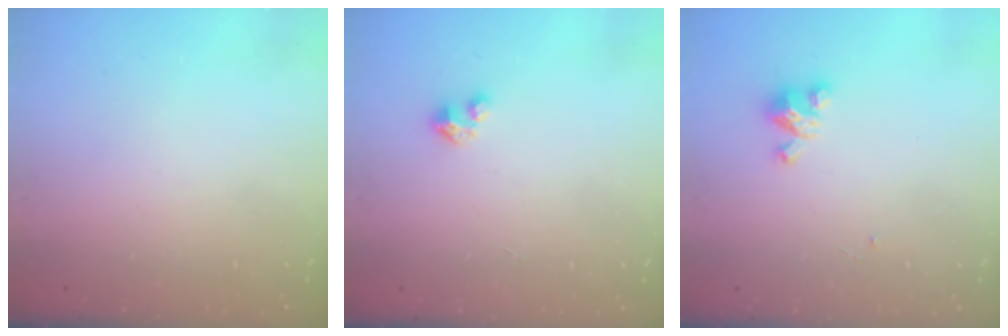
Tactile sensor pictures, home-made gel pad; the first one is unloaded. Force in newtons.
{"total": 1.6, "press": 1.6, "slide": 0.2}
{"total": 3.6, "press": 3.6, "slide": 0.3}